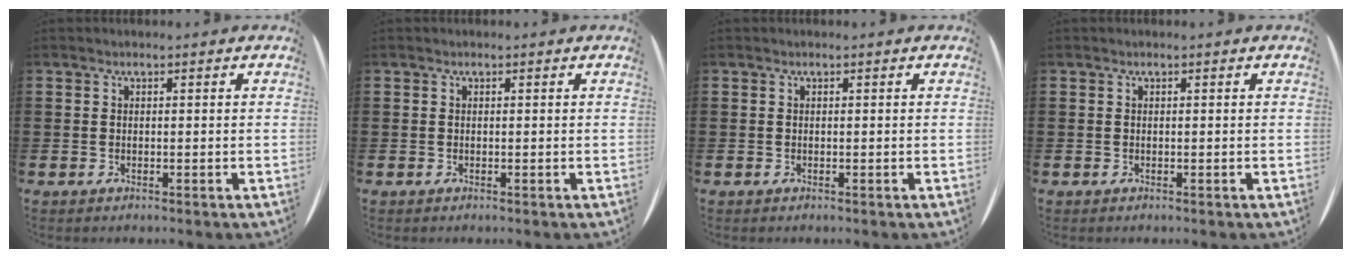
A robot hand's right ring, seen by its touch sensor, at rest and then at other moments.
{"total": 0.0}
{"total": 0.0}
{"total": 0.0}